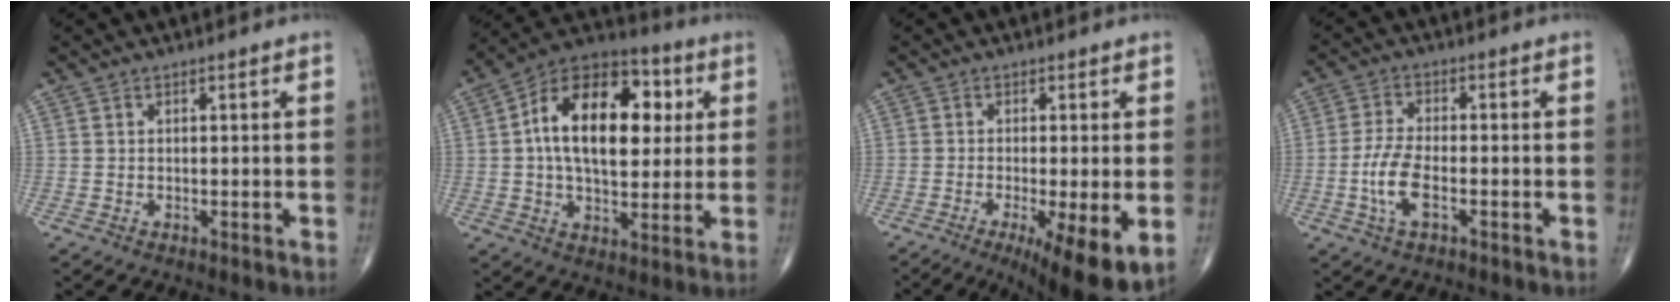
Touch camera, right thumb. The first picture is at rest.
{"total": 20.2, "force": [3.7, 11.6, 16.1], "torque": [-0.231, 0.015, 0.050]}
{"total": 11.9, "force": [-4.2, 2.8, 10.8], "torque": [-0.151, -0.021, -0.059]}
{"total": 6.6, "force": [-2.1, 2.8, 5.6], "torque": [-0.126, 0.012, -0.041]}